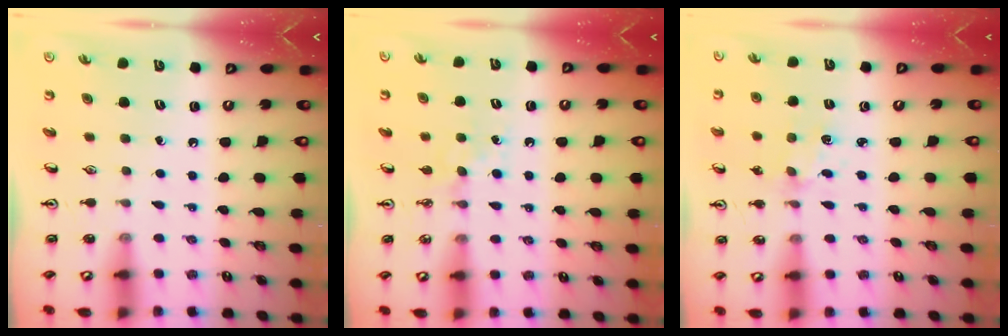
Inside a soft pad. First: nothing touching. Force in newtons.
{"total": 4.3, "press": 4.2, "slide": 0.7}
{"total": 1.7, "press": 1.6, "slide": 0.5}